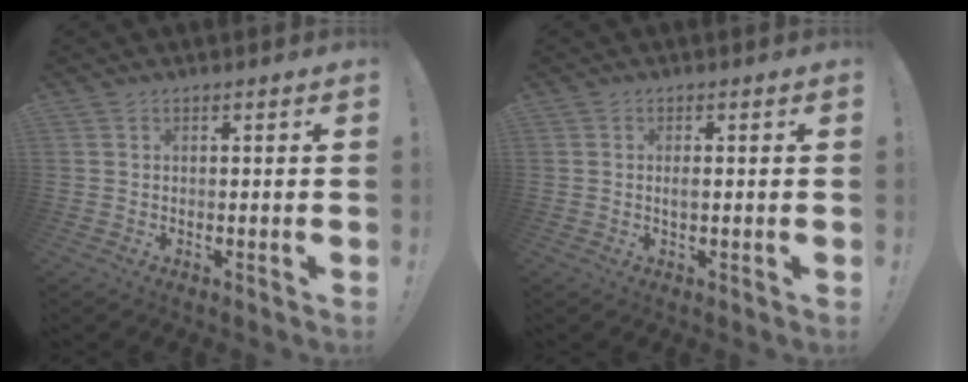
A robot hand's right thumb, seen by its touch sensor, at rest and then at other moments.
{"total": 1.3, "force": [0.0, 0.4, 1.2], "torque": [-0.016, -0.001, -0.002]}